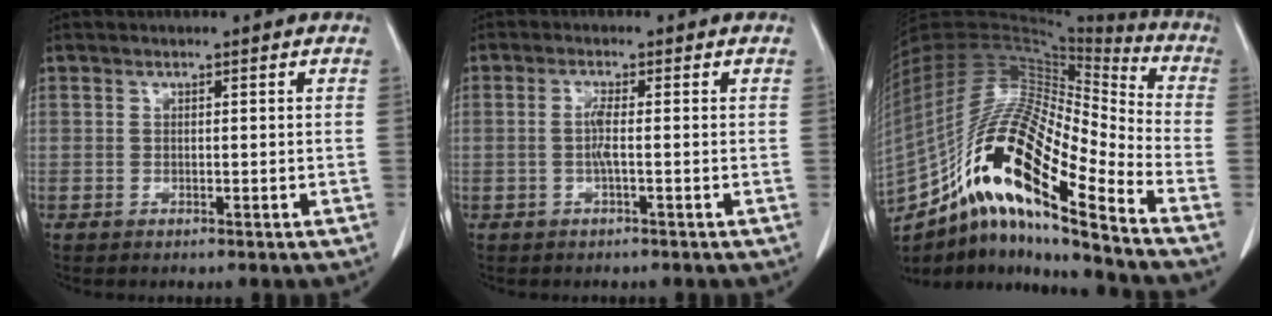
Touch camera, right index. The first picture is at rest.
{"total": 2.1, "force": [-0.3, -0.2, 2.1], "torque": [-0.040, 0.003, -0.006]}
{"total": 25.2, "force": [-14.8, 4.2, 20.0], "torque": [-0.403, -0.008, -0.271]}